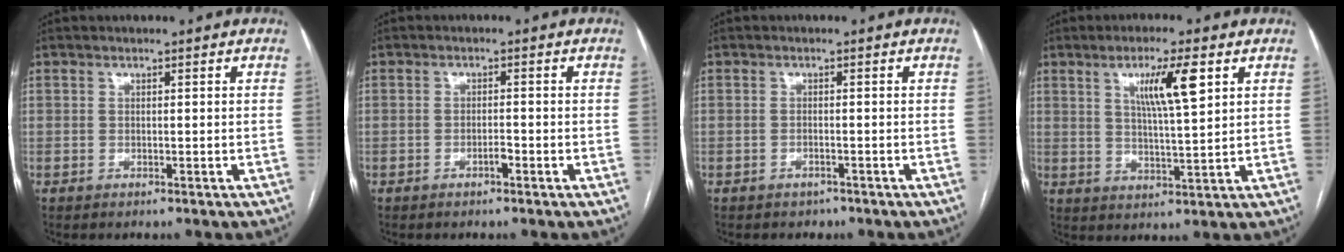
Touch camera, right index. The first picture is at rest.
{"total": 1.4, "force": [-0.8, 0.4, 1.1], "torque": [-0.018, 0.002, -0.014]}
{"total": 1.3, "force": [-0.9, 0.9, 0.1], "torque": [-0.005, 0.002, -0.013]}
{"total": 7.9, "force": [3.4, 0.5, 7.1], "torque": [-0.126, -0.001, 0.059]}